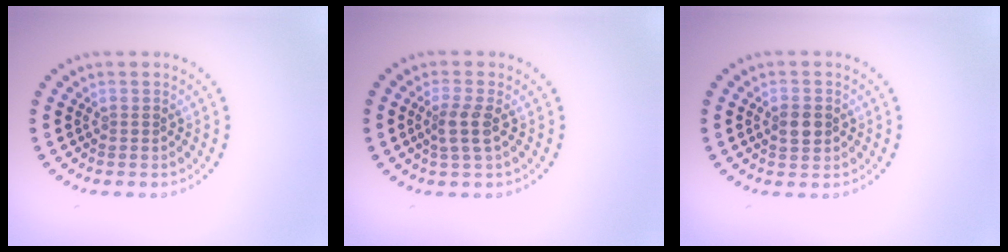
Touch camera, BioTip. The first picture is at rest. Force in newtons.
{"total": 2.1, "press": 1.7, "slide": 1.1}
{"total": 2.4, "press": 2.4, "slide": 0.0}